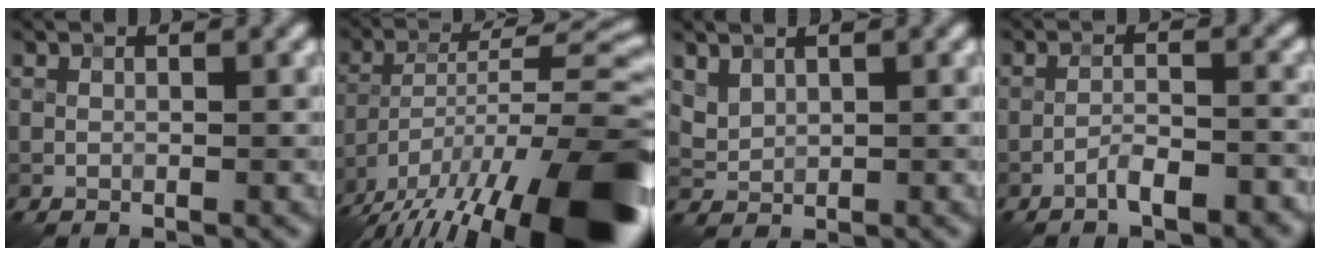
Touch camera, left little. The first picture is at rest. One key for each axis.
{"total": 19.2, "fx": -12.2, "fy": 5.8, "fz": 13.7, "tx": -0.209, "ty": -0.007, "tz": -0.195}
{"total": 1.7, "fx": 1.2, "fy": 1.1, "fz": 0.7, "tx": -0.018, "ty": -0.001, "tz": 0.030}
{"total": 3.4, "fx": -2.2, "fy": 0.8, "fz": 2.4, "tx": -0.045, "ty": 0.009, "tz": -0.042}